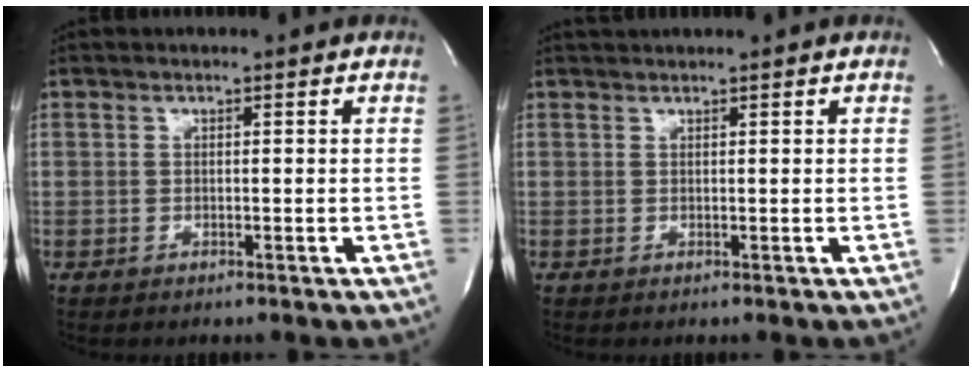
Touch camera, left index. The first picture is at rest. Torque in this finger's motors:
{"motor_torque": [-0.05, -0.14, 0.00, 0.03]}